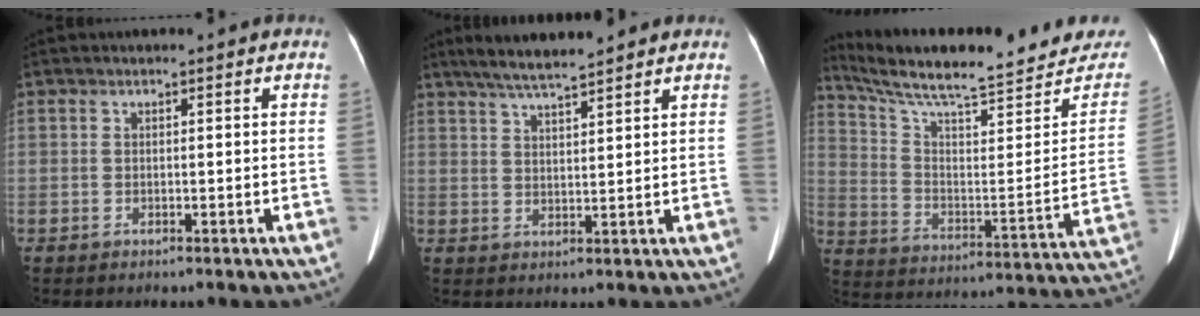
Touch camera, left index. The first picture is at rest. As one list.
[{"total": 7.2, "force": [6.2, 0.3, 3.6], "torque": [-0.063, 0.022, 0.107]}, {"total": 26.1, "force": [23.5, 3.9, 10.6], "torque": [-0.173, -0.058, 0.324]}]